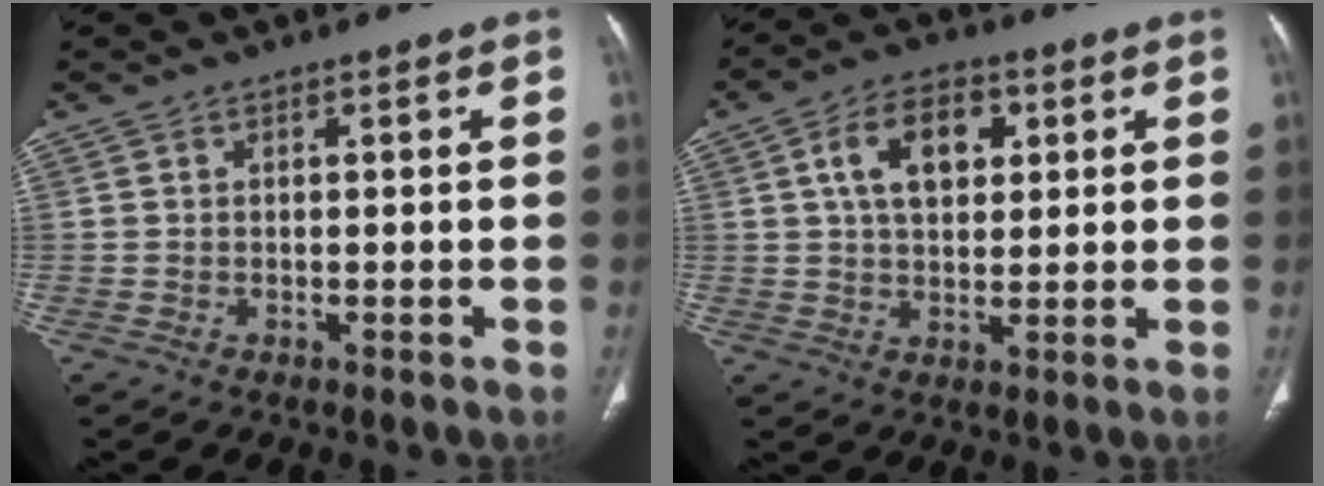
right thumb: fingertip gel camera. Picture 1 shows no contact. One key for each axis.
{"total": 10.6, "fx": 3.3, "fy": 6.7, "fz": 7.6, "tx": -0.104, "ty": 0.001, "tz": 0.052}